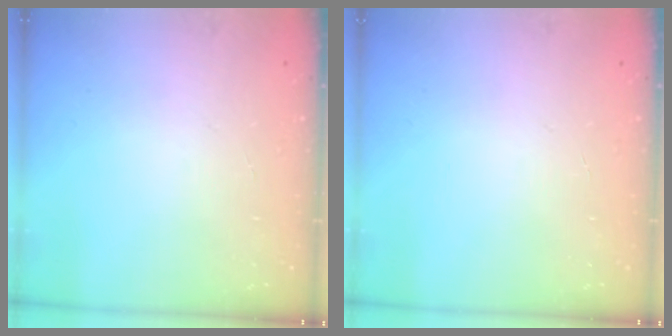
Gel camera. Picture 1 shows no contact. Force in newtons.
{"total": 0.0}